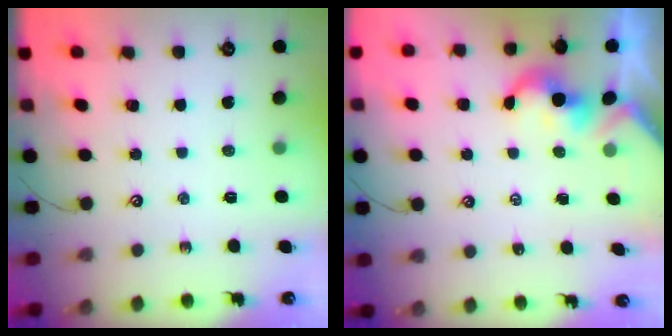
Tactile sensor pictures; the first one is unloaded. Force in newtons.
{"total": 2.0, "press": 1.9, "slide": 0.4}